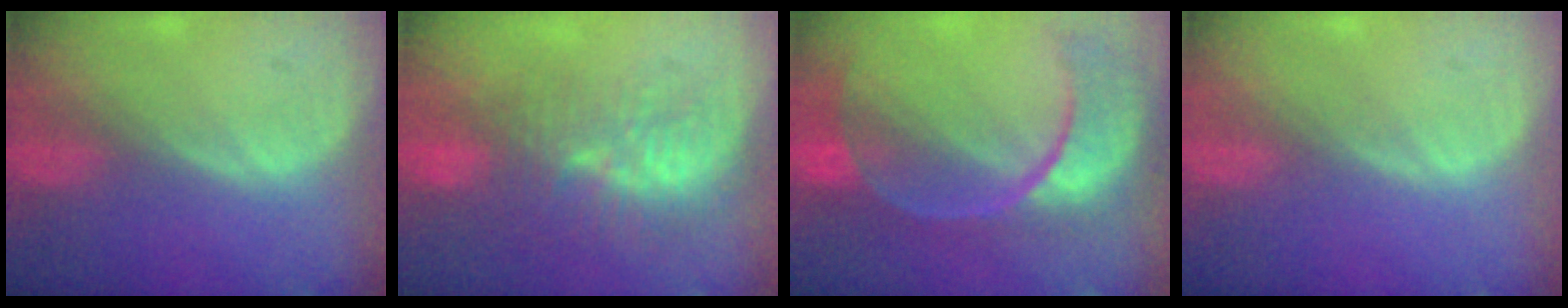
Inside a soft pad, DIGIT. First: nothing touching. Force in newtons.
{"total": 9.5, "press": 9.1, "slide": 2.8}
{"total": 11.2, "press": 9.3, "slide": 6.2}
{"total": 0.0}